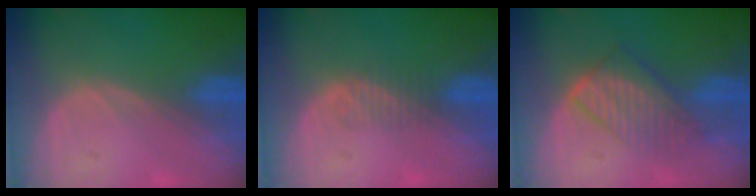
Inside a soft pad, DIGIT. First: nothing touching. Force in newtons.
{"total": 1.9, "press": 1.6, "slide": 1.0}
{"total": 6.6, "press": 6.4, "slide": 1.8}